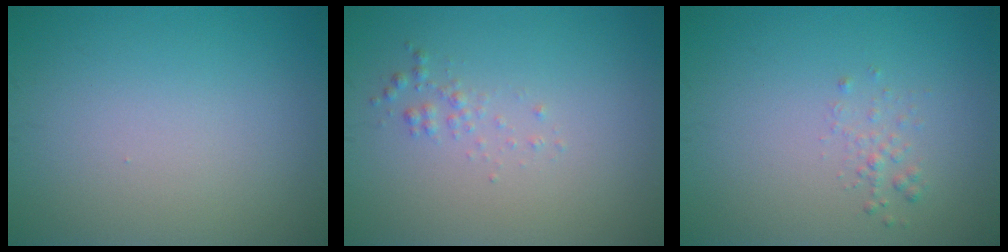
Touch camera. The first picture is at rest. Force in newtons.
{"total": 0.9, "press": 0.9, "slide": 0.0}
{"total": 1.0, "press": 1.0, "slide": 0.1}